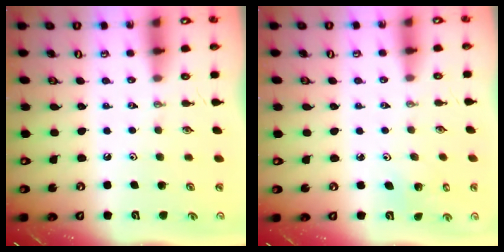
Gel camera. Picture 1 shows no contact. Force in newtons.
{"total": 2.4, "press": 2.4, "slide": 0.2}